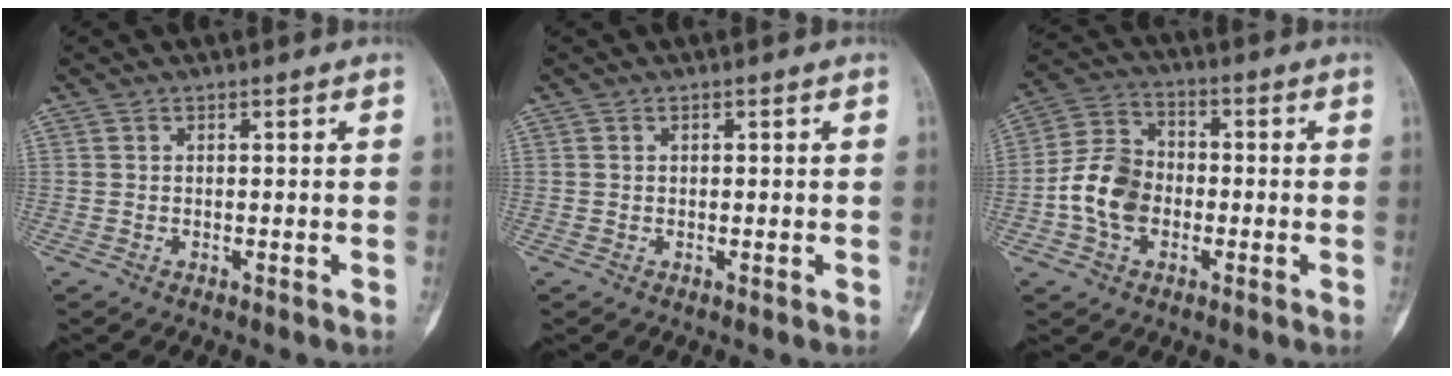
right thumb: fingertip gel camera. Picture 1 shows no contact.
{"total": 0.0}
{"total": 10.4, "force": [-2.2, 7.8, 6.6], "torque": [-0.114, 0.029, -0.050]}